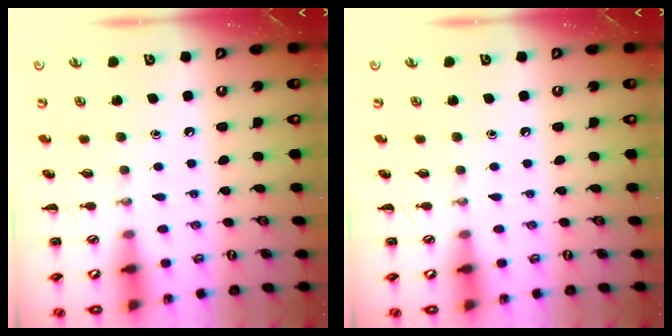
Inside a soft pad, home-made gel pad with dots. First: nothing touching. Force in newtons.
{"total": 0.0}